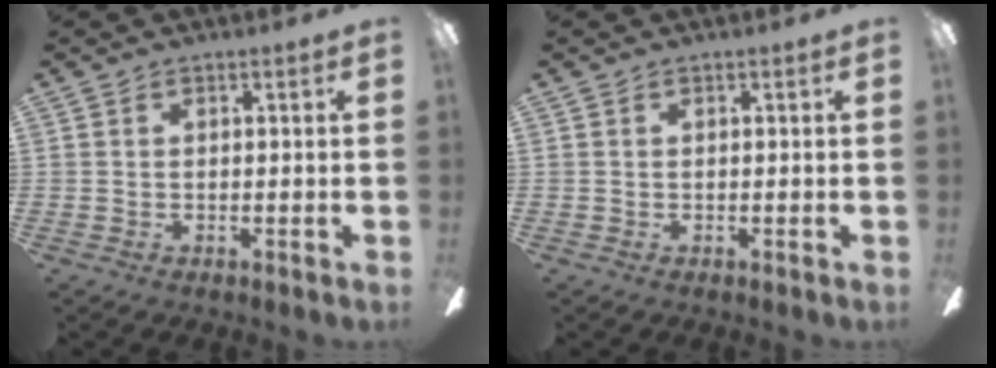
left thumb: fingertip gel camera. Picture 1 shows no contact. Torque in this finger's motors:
{"motor_torque": [0.00, 0.01, 0.00, 0.00, 0.00]}